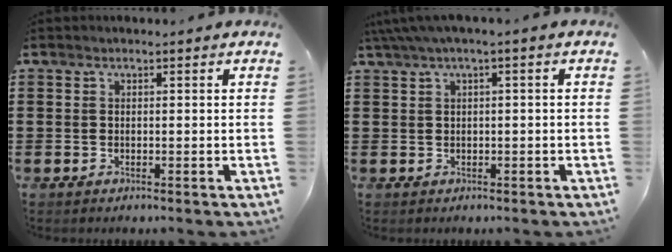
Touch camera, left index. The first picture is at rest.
{"total": 2.2, "force": [-0.1, 0.1, 2.2], "torque": [-0.037, -0.004, -0.002]}